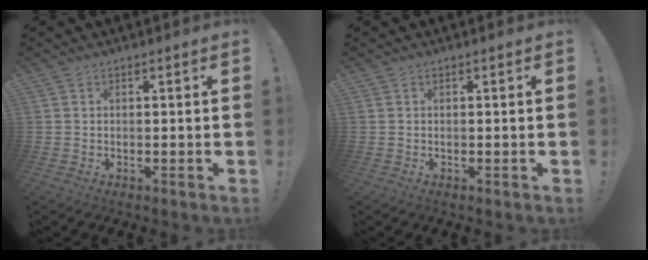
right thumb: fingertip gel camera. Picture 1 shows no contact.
{"total": 0.0}